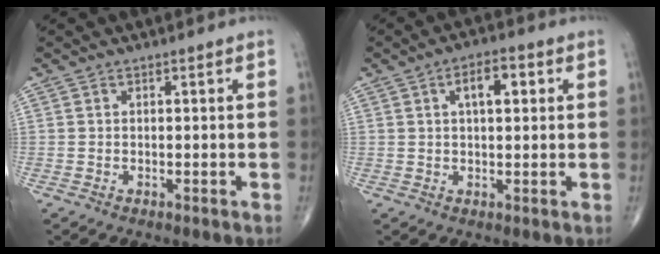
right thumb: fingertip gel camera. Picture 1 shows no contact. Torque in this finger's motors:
{"motor_torque": [0.13, 2.27, 0.71, 0.19, 0.22]}